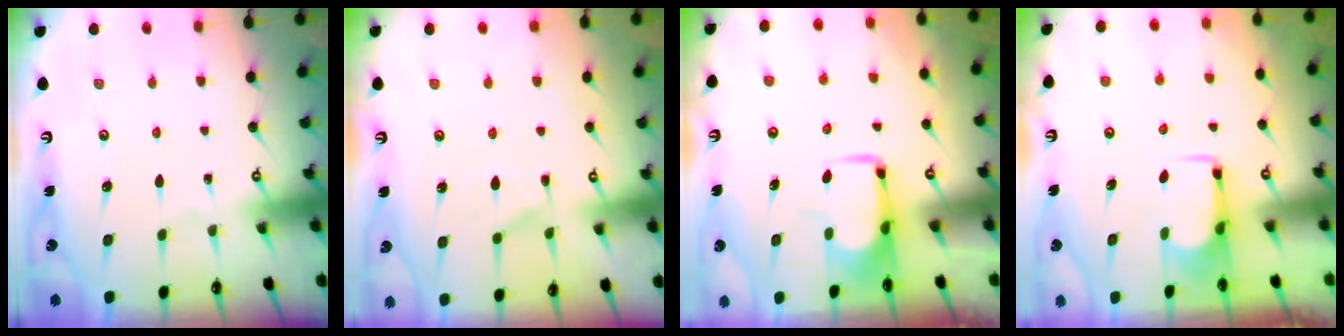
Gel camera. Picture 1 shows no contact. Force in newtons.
{"total": 1.8, "press": 1.0, "slide": 1.5}
{"total": 2.0, "press": 1.9, "slide": 0.4}
{"total": 2.8, "press": 2.8, "slide": 0.5}